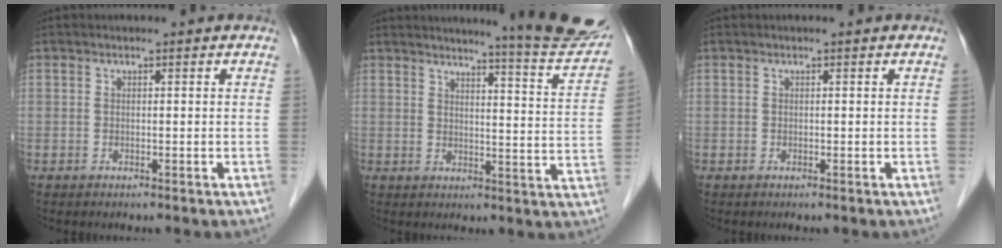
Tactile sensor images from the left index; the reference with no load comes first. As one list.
[{"total": 13.1, "force": [12.4, -0.8, 4.1], "torque": [-0.049, -0.070, 0.135]}, {"total": 0.0}]